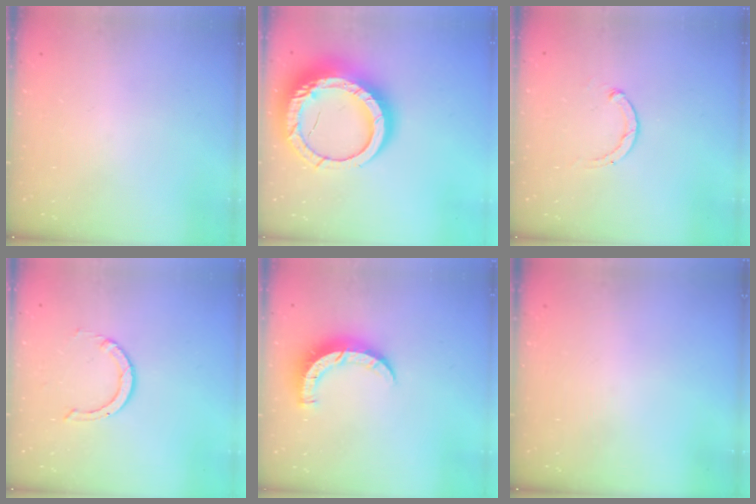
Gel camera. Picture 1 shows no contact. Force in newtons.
{"total": 22.8, "press": 22.7, "slide": 2.3}
{"total": 1.8, "press": 1.7, "slide": 0.5}
{"total": 2.8, "press": 2.8, "slide": 0.2}
{"total": 7.7, "press": 7.7, "slide": 0.5}
{"total": 0.0}